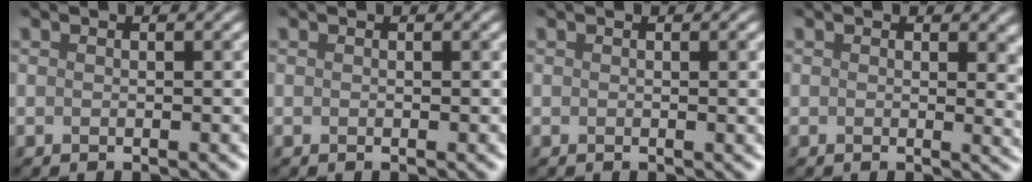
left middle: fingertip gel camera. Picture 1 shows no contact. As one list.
[{"total": 0.0}, {"total": 1.0, "force": [0.3, 0.4, 0.8], "torque": [0.000, -0.003, -0.003]}, {"total": 3.4, "force": [0.6, 1.5, 3.0], "torque": [-0.028, 0.002, 0.002]}]